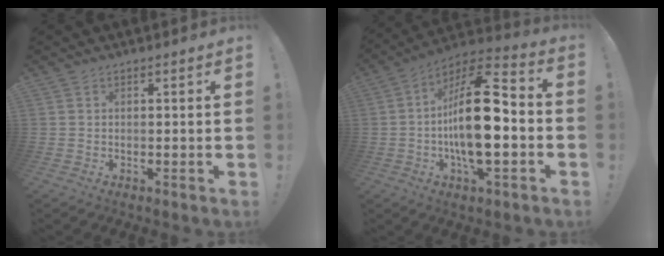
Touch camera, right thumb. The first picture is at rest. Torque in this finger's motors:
{"motor_torque": [2.47, 2.54, 0.35, 0.00, 0.63]}